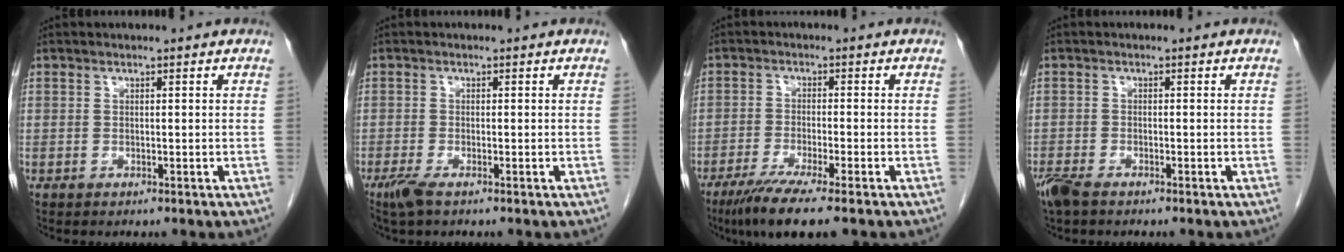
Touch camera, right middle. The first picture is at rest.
{"total": 2.3, "force": [-1.5, 0.4, 1.7], "torque": [-0.040, -0.007, -0.033]}
{"total": 7.6, "force": [-5.4, 0.0, 5.4], "torque": [-0.090, -0.020, -0.090]}
{"total": 3.5, "force": [-2.7, 1.0, 1.9], "torque": [-0.045, -0.009, -0.051]}